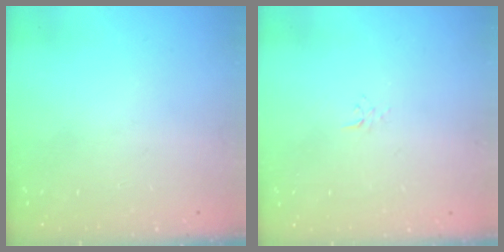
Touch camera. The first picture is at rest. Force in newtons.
{"total": 2.6, "press": 2.6, "slide": 0.3}